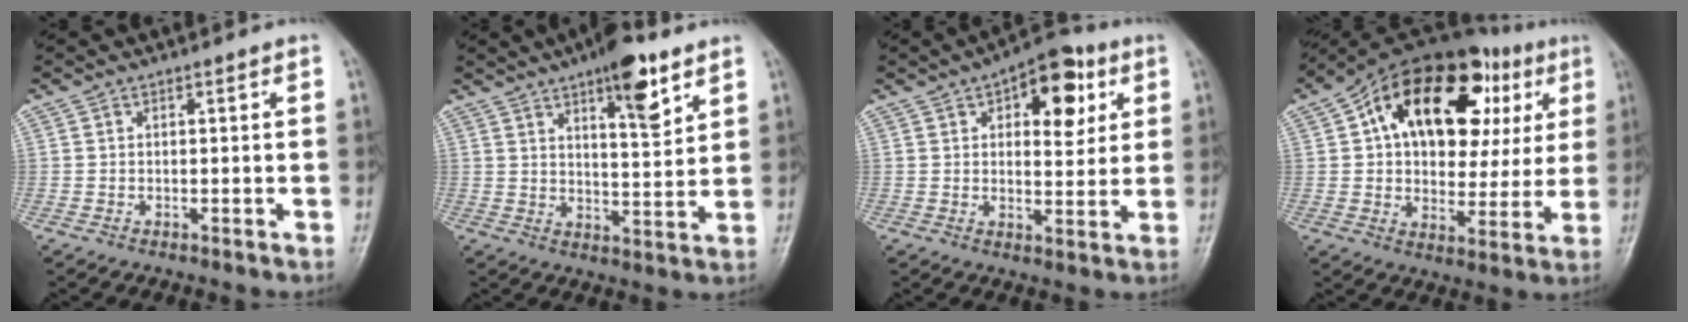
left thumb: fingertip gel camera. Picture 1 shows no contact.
{"total": 10.5, "force": [6.2, 3.3, 7.9], "torque": [-0.102, -0.035, 0.093]}
{"total": 12.3, "force": [5.0, 6.4, 9.2], "torque": [-0.083, -0.008, 0.063]}
{"total": 25.8, "force": [8.8, 15.8, 18.5], "torque": [-0.231, 0.032, 0.137]}